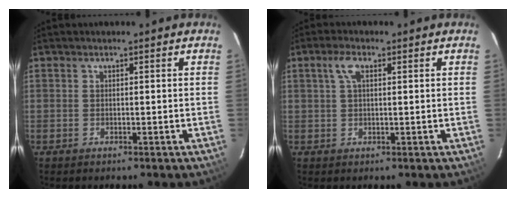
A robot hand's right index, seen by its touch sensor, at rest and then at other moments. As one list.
[{"total": 3.1, "force": [1.1, 1.3, 2.6], "torque": [-0.054, 0.009, 0.022]}]